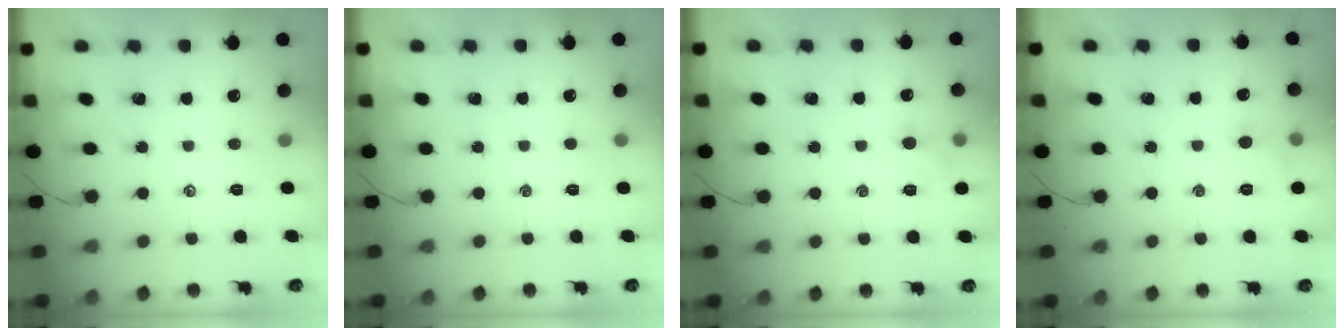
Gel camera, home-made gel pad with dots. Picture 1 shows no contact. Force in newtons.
{"total": 0.0}
{"total": 5.6, "press": 5.4, "slide": 1.5}
{"total": 5.2, "press": 5.0, "slide": 1.5}